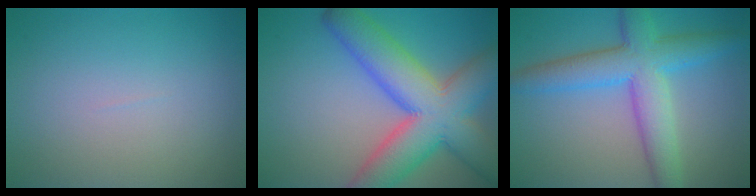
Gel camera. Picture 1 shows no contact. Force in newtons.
{"total": 11.3, "press": 11.3, "slide": 0.5}
{"total": 7.2, "press": 7.2, "slide": 0.2}